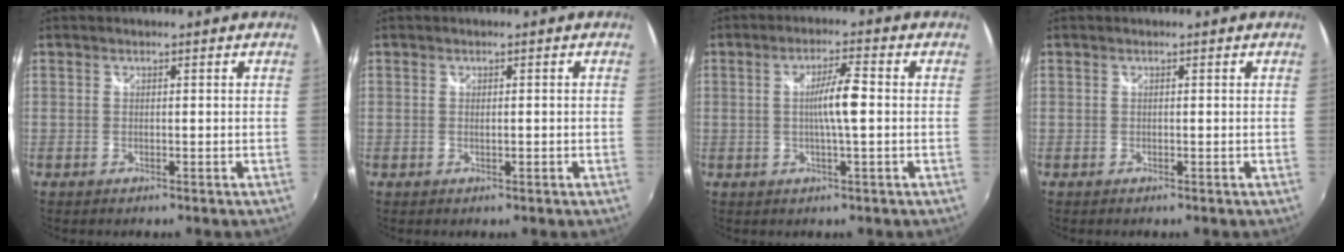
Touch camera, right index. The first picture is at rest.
{"total": 1.0, "force": [-0.3, 0.4, 0.9], "torque": [-0.014, -0.001, -0.003]}
{"total": 5.7, "force": [-0.2, 0.1, 5.7], "torque": [-0.100, 0.001, -0.002]}
{"total": 0.0}